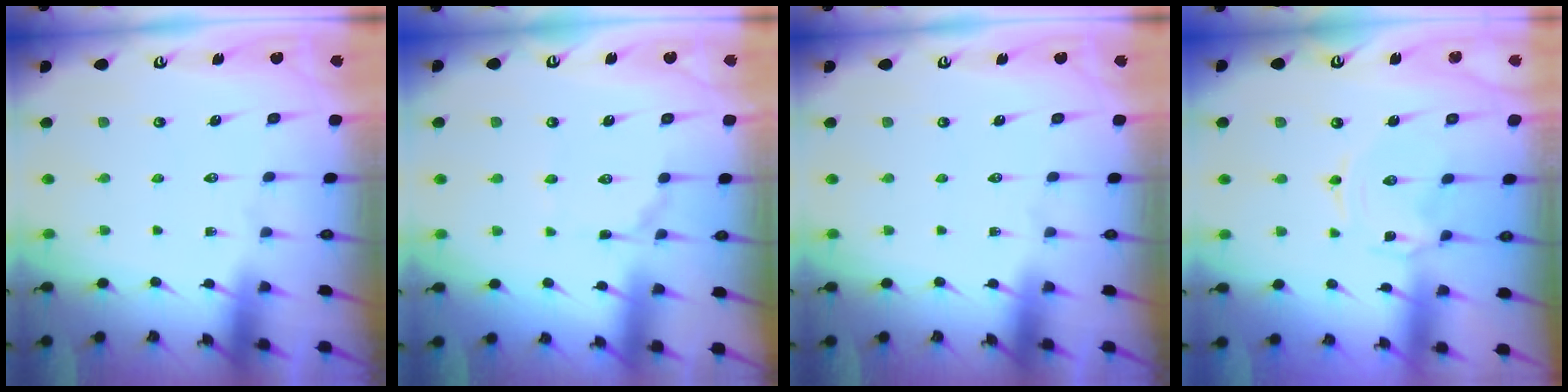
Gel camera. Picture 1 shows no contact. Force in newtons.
{"total": 2.6, "press": 2.6, "slide": 0.2}
{"total": 0.0}
{"total": 0.0}